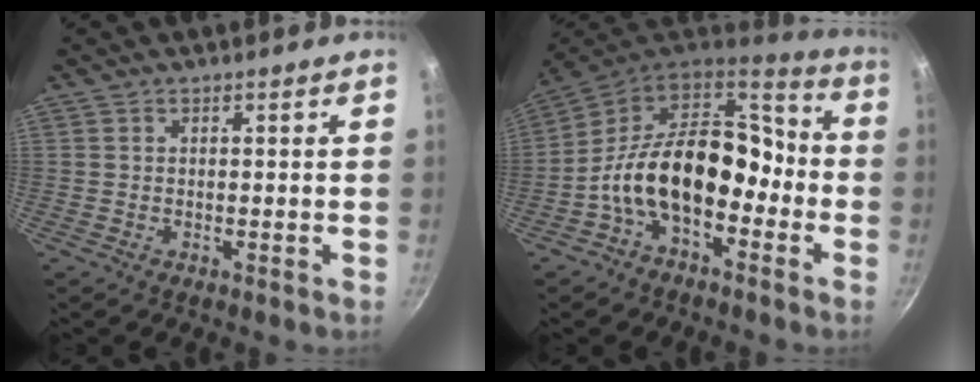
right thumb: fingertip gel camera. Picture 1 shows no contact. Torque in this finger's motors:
{"motor_torque": [2.28, 2.73, 1.37, -1.40, 0.40]}